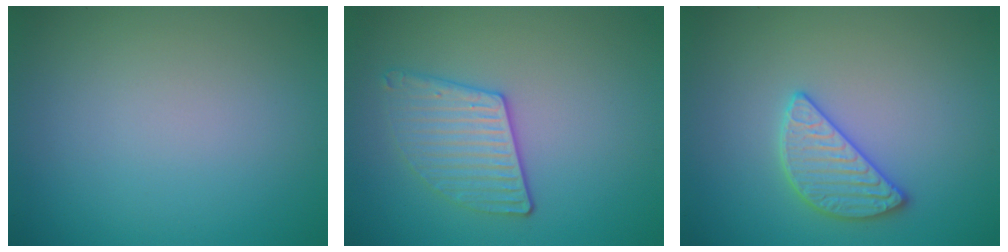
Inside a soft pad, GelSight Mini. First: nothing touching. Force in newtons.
{"total": 3.0, "press": 2.9, "slide": 0.7}
{"total": 2.8, "press": 2.8, "slide": 0.1}